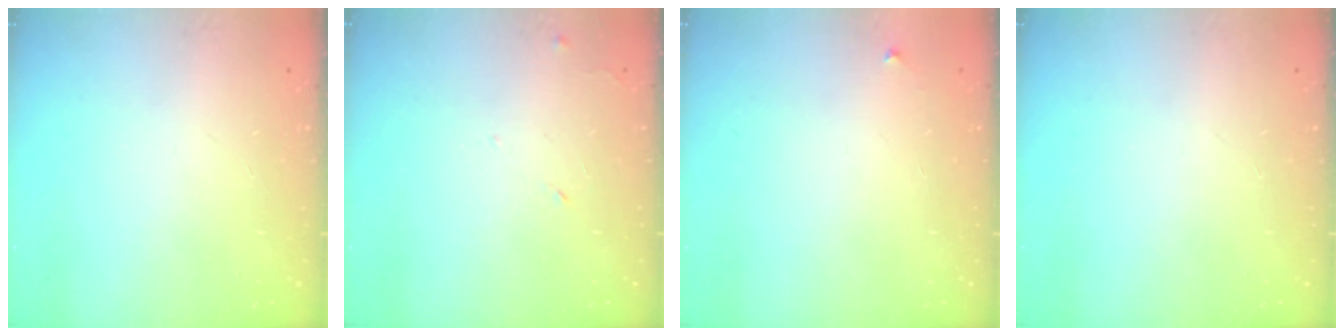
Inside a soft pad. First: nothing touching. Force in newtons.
{"total": 5.5, "press": 5.5, "slide": 0.8}
{"total": 3.3, "press": 3.3, "slide": 0.5}
{"total": 0.0}